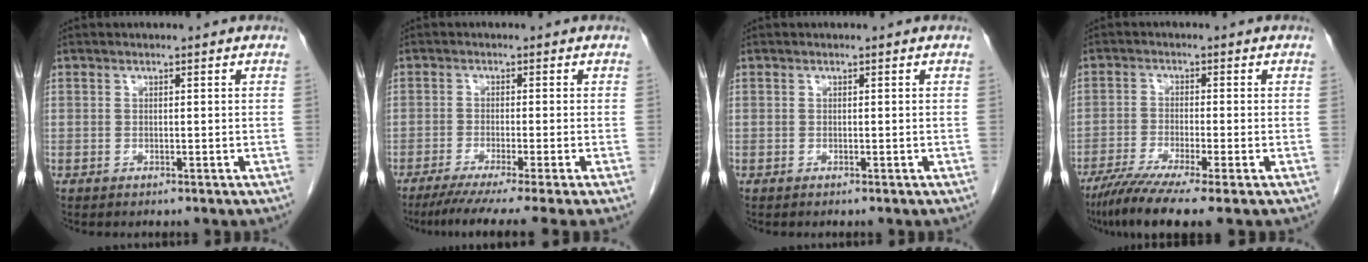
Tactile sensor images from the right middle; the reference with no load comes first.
{"total": 10.2, "force": [-8.1, -1.5, 6.0], "torque": [-0.074, -0.031, -0.124]}
{"total": 0.0}
{"total": 8.4, "force": [-6.0, -0.5, 5.9], "torque": [-0.101, -0.024, -0.101]}